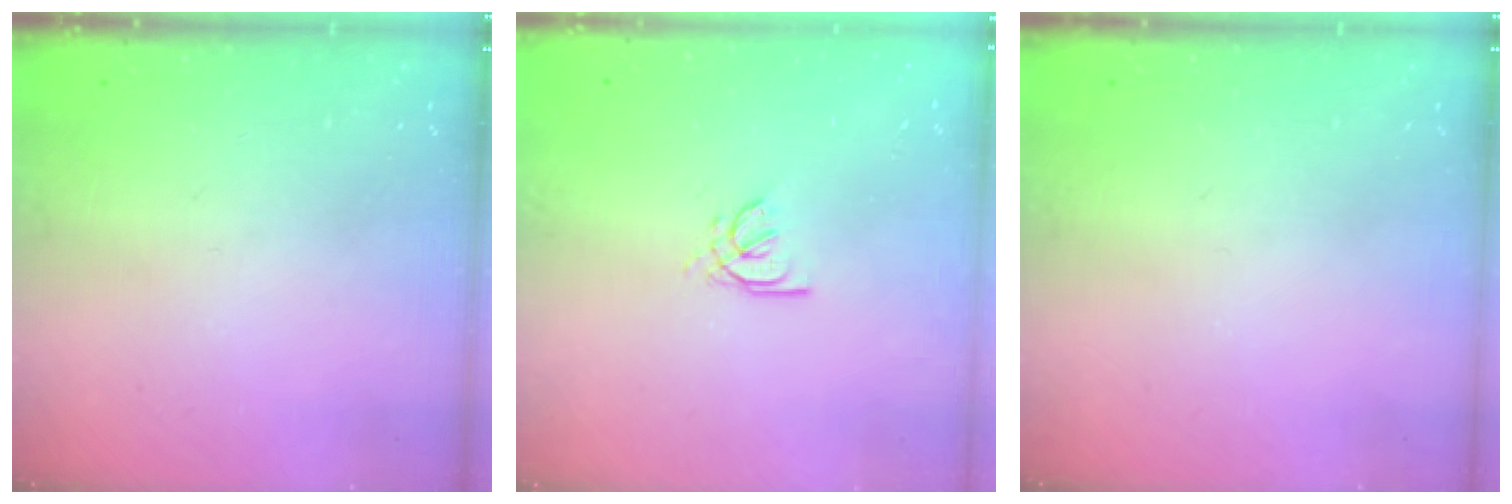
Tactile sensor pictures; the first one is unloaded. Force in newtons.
{"total": 2.1, "press": 2.0, "slide": 0.6}
{"total": 0.0}